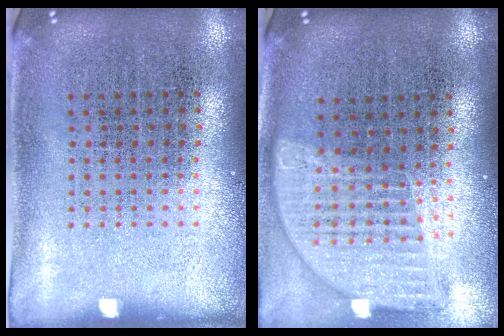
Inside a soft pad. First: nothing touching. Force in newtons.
{"total": 1.5, "press": 1.3, "slide": 0.7}